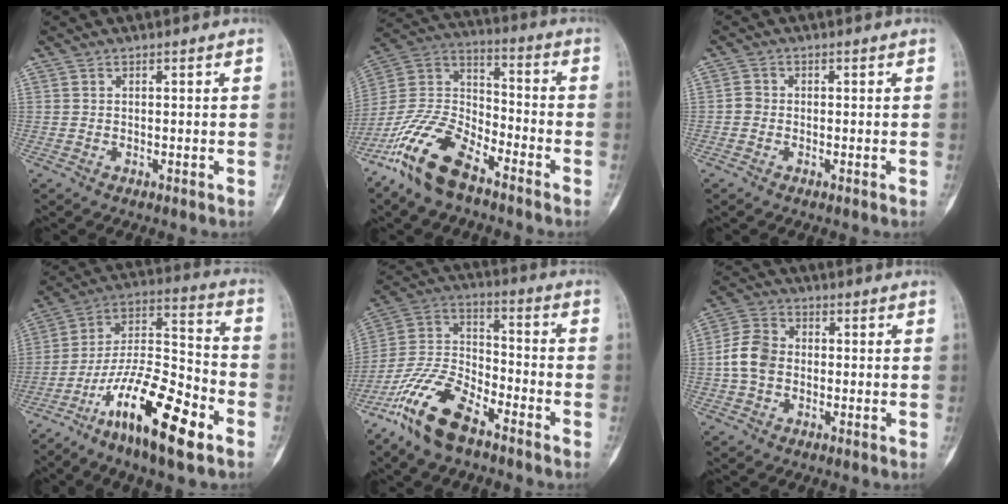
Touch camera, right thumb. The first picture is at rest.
{"total": 16.9, "force": [-11.2, 7.3, 10.4], "torque": [-0.205, 0.061, -0.222]}
{"total": 1.5, "force": [-0.4, 1.3, 0.6], "torque": [-0.004, 0.005, -0.011]}
{"total": 20.0, "force": [-10.9, 5.5, 15.8], "torque": [-0.288, 0.067, -0.194]}
{"total": 15.7, "force": [-10.3, 6.6, 9.9], "torque": [-0.198, 0.055, -0.206]}
{"total": 7.4, "force": [-0.6, 5.8, 4.7], "torque": [-0.085, 0.019, -0.020]}